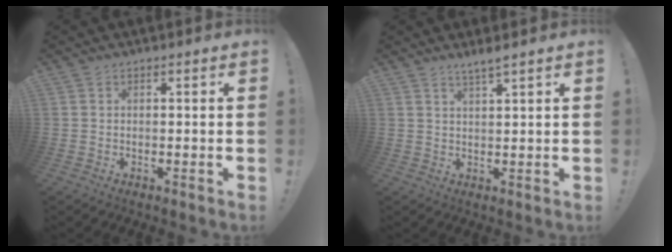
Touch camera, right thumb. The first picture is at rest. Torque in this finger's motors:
{"motor_torque": [0.00, 0.00, 0.00, 0.00, 0.00]}